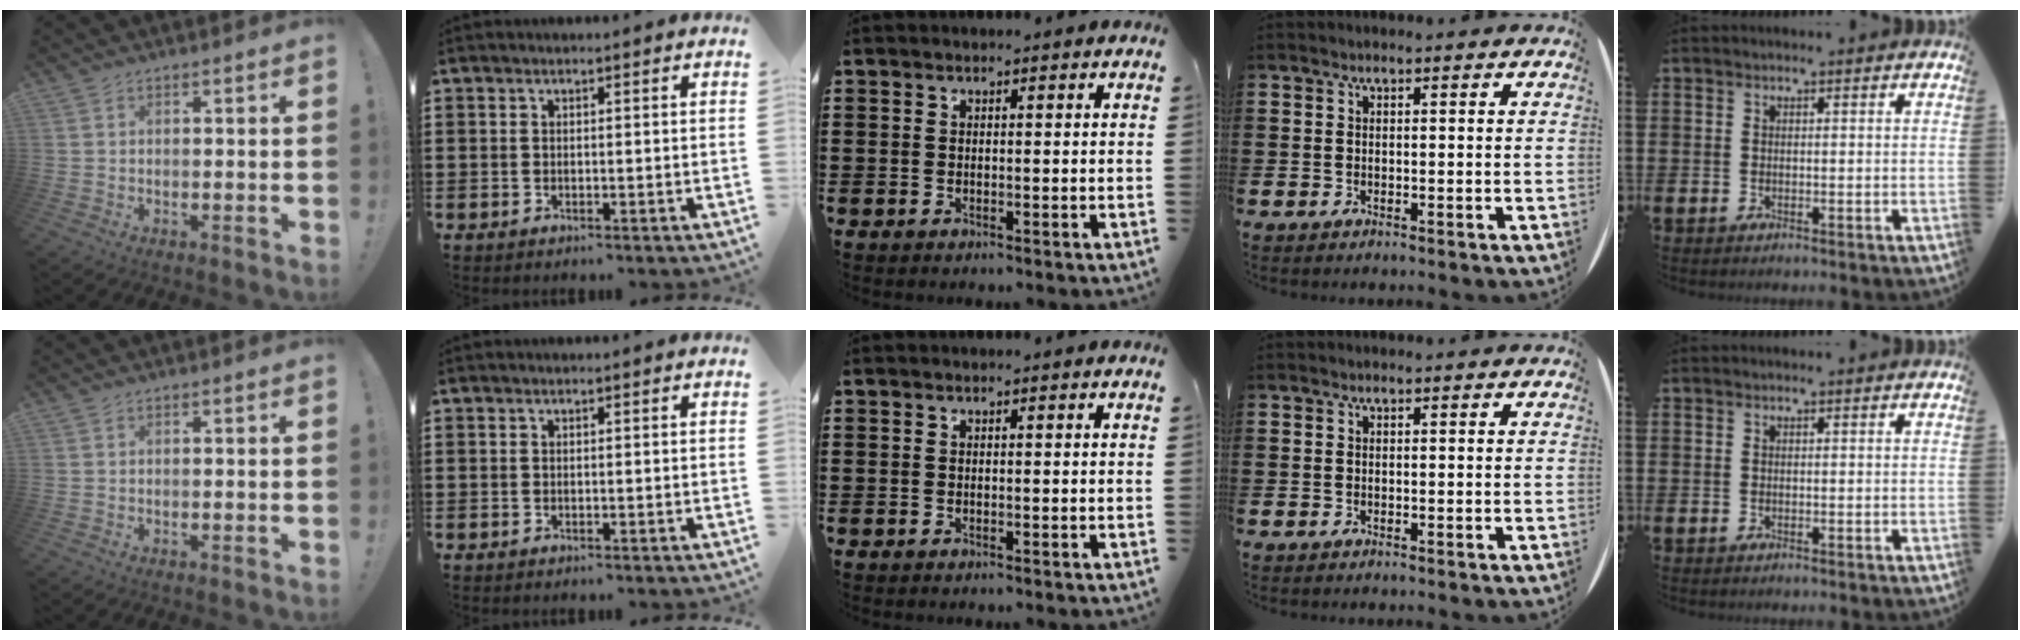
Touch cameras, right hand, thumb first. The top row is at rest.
{}